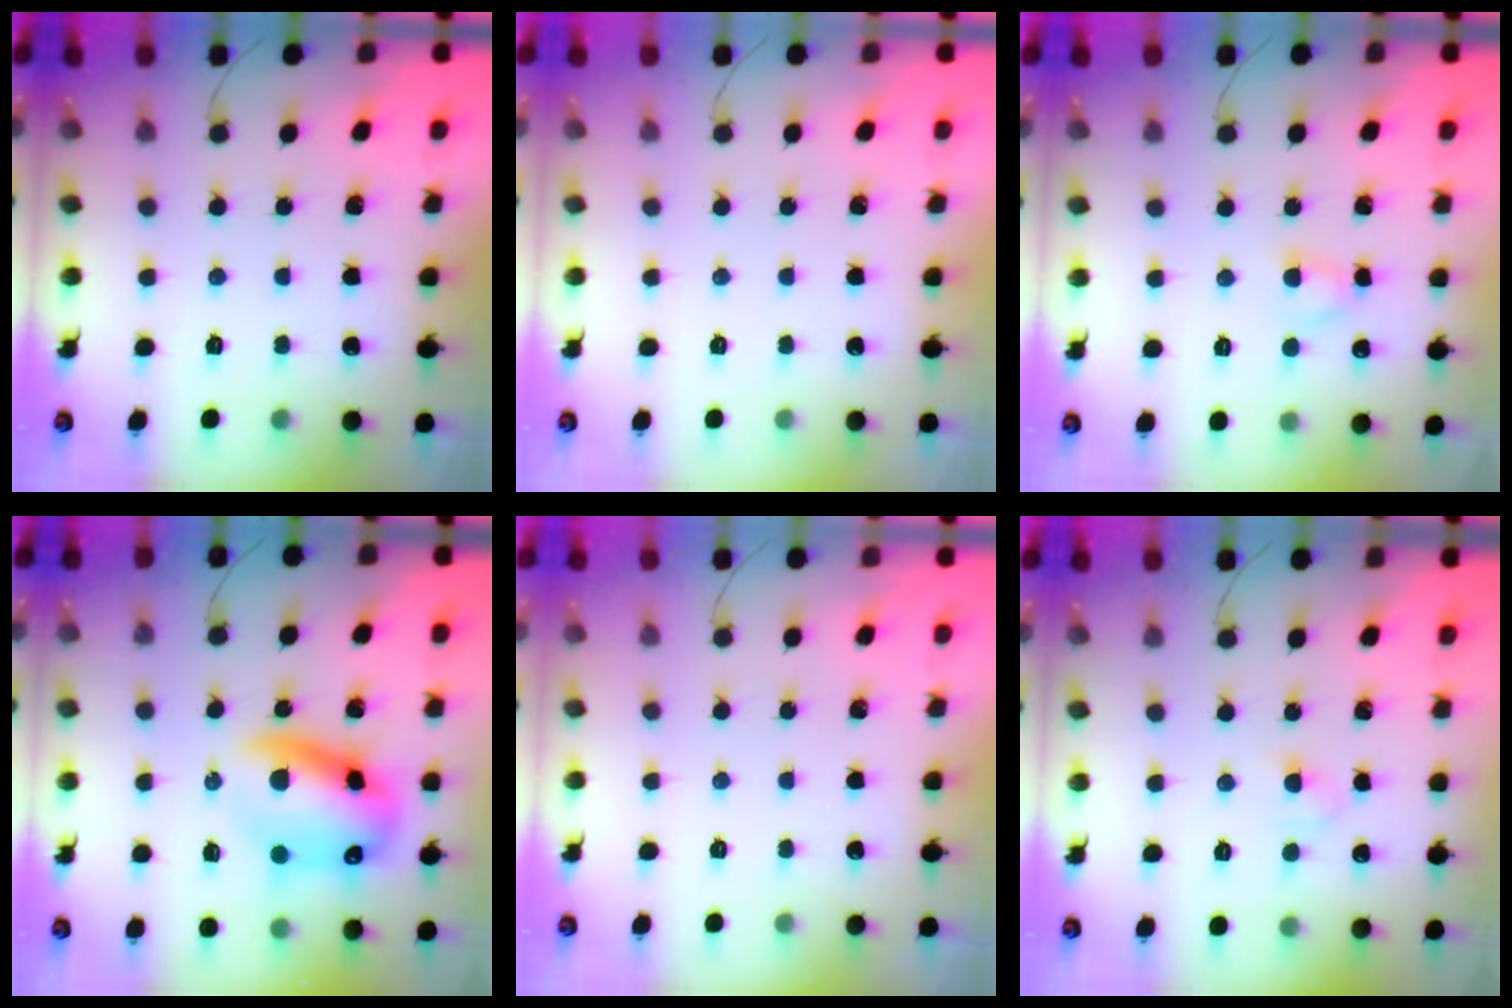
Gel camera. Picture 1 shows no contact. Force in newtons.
{"total": 0.0}
{"total": 2.7, "press": 2.5, "slide": 1.0}
{"total": 15.2, "press": 14.8, "slide": 3.4}
{"total": 0.0}
{"total": 3.0, "press": 2.8, "slide": 1.3}